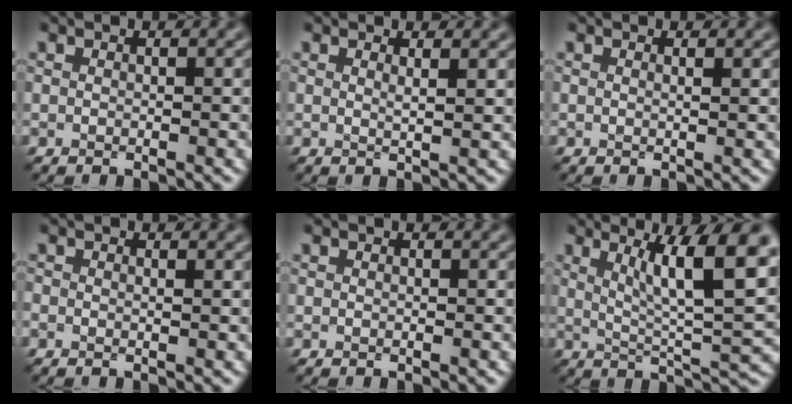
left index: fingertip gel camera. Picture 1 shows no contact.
{"total": 1.3, "force": [0.8, 0.3, 0.9], "torque": [-0.008, 0.000, 0.008]}
{"total": 0.6, "force": [0.4, 0.2, 0.4], "torque": [-0.002, 0.001, 0.005]}
{"total": 0.5, "force": [0.0, 0.2, 0.5], "torque": [-0.009, -0.002, -0.003]}
{"total": 0.0}
{"total": 9.7, "force": [3.5, 2.1, 8.8], "torque": [-0.128, -0.003, 0.061]}